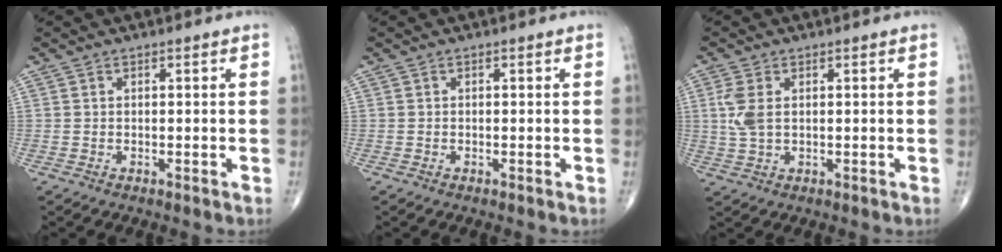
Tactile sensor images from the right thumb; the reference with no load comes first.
{"total": 0.0}
{"total": 4.5, "force": [0.9, 2.5, 3.7], "torque": [-0.094, 0.002, 0.020]}